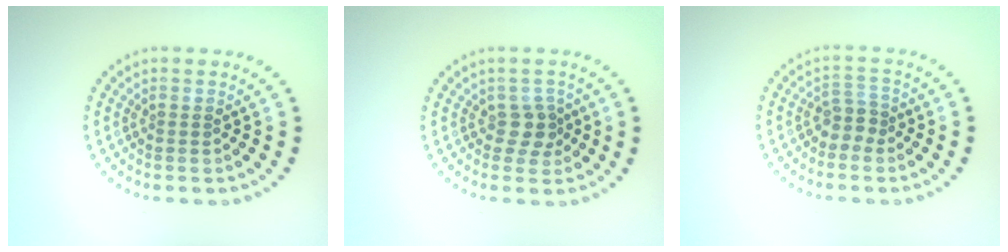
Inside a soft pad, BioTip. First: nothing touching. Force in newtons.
{"total": 2.0, "press": 1.6, "slide": 1.1}
{"total": 1.9, "press": 1.4, "slide": 1.2}